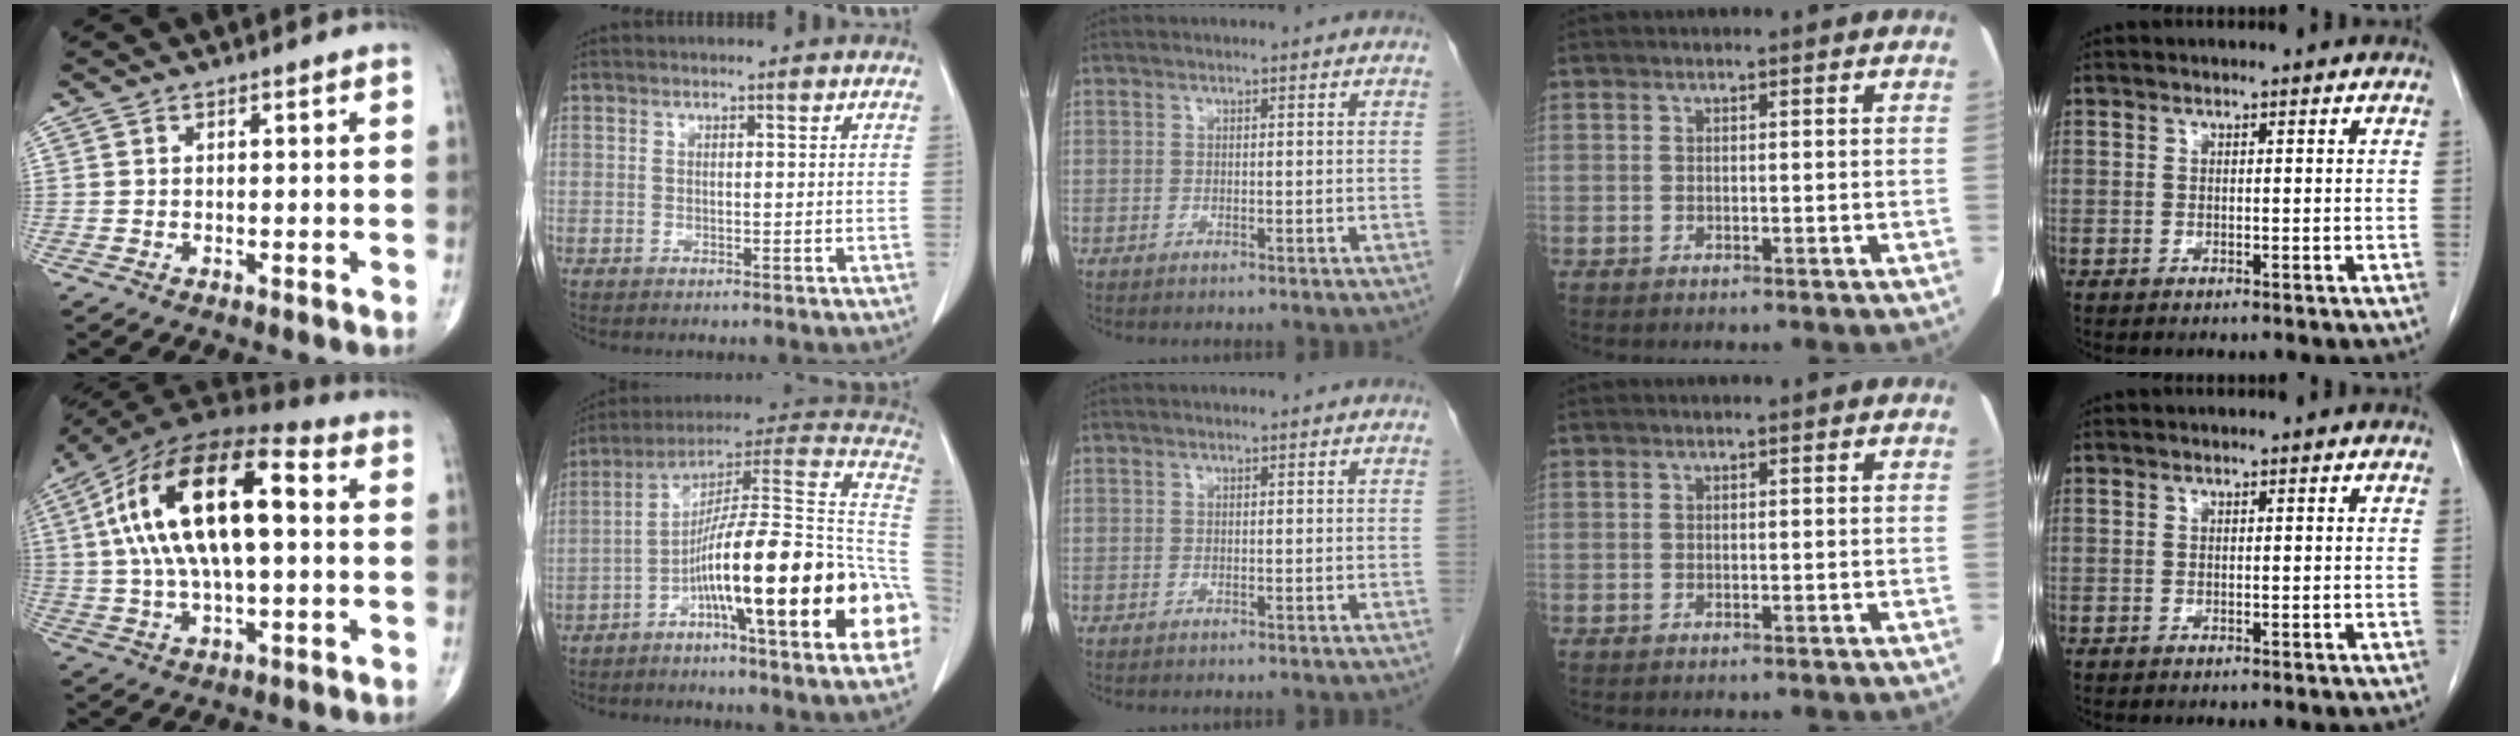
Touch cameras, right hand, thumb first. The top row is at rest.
{"thumb": {"total": 22.5, "force": [3.1, 9.9, 20.0], "torque": [-0.371, 0.033, 0.041]}, "index": {"total": 27.4, "force": [-8.3, 1.2, 26.1], "torque": [-0.306, 0.004, -0.143]}}